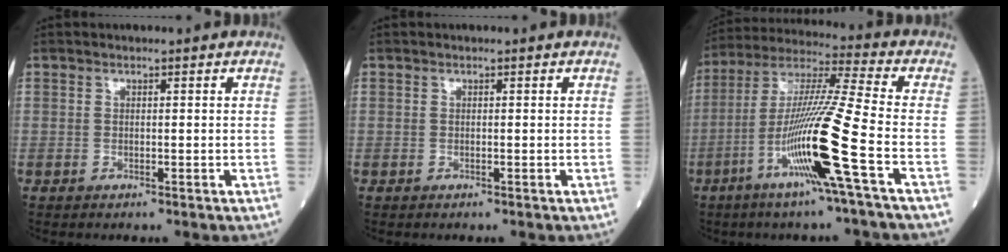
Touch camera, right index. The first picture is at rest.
{"total": 0.0}
{"total": 15.7, "force": [-5.7, -1.9, 14.5], "torque": [-0.283, -0.013, -0.114]}